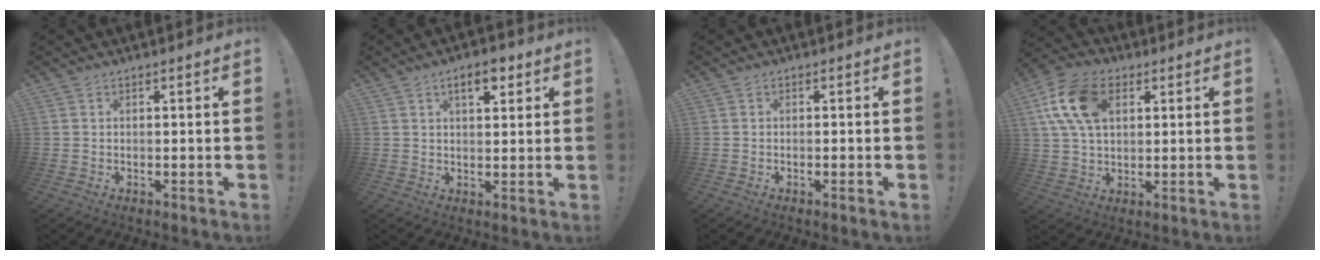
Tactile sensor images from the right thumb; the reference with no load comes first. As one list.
[{"total": 6.0, "force": [3.3, 2.8, 4.2], "torque": [-0.057, -0.005, 0.053]}, {"total": 0.9, "force": [-0.5, -0.1, 0.8], "torque": [-0.021, 0.003, -0.006]}, {"total": 16.0, "force": [5.3, 10.4, 11.0], "torque": [-0.210, 0.000, 0.103]}]